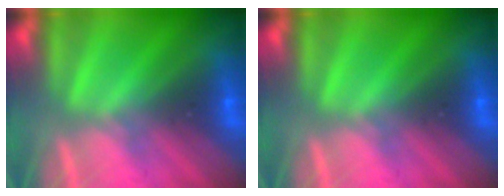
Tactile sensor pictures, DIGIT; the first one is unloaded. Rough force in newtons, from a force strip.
{"total": 0.0}